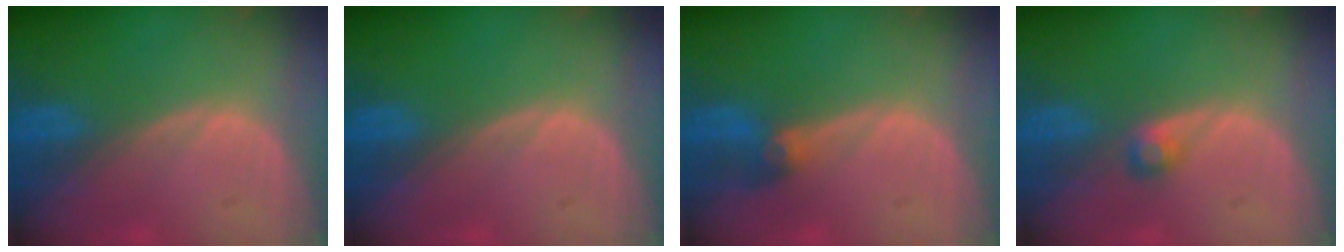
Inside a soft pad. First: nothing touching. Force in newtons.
{"total": 0.0}
{"total": 3.0, "press": 2.6, "slide": 1.4}
{"total": 1.8, "press": 1.7, "slide": 0.3}